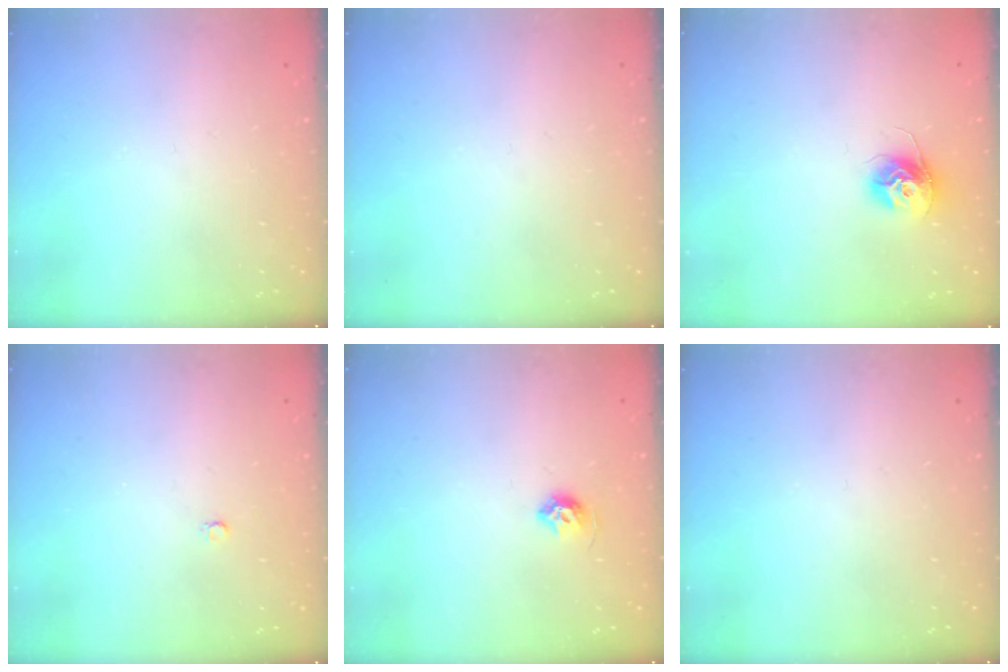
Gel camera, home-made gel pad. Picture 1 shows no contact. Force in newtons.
{"total": 0.0}
{"total": 10.6, "press": 10.5, "slide": 0.7}
{"total": 2.0, "press": 2.0, "slide": 0.2}
{"total": 6.4, "press": 6.4, "slide": 1.1}
{"total": 0.0}